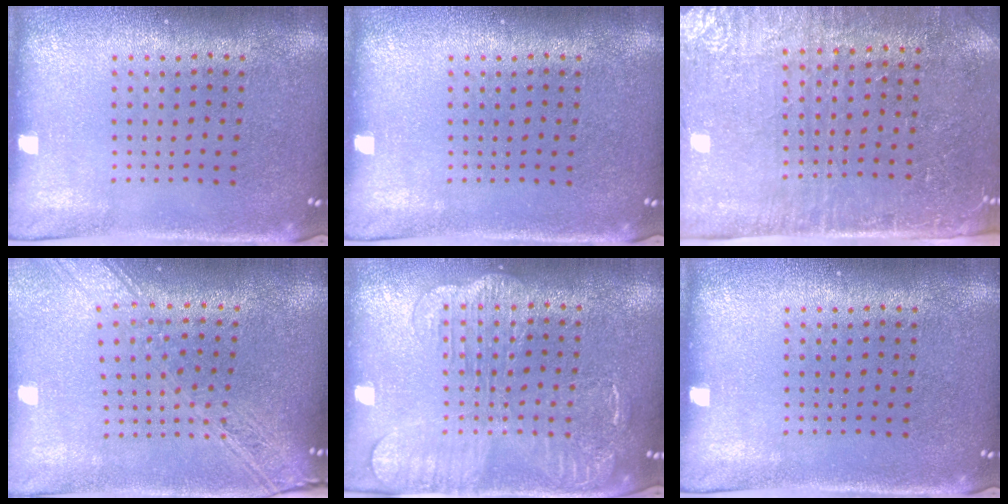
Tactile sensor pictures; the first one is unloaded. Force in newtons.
{"total": 0.0}
{"total": 3.0, "press": 2.7, "slide": 1.3}
{"total": 2.3, "press": 1.9, "slide": 1.3}
{"total": 2.2, "press": 2.1, "slide": 0.5}
{"total": 0.0}